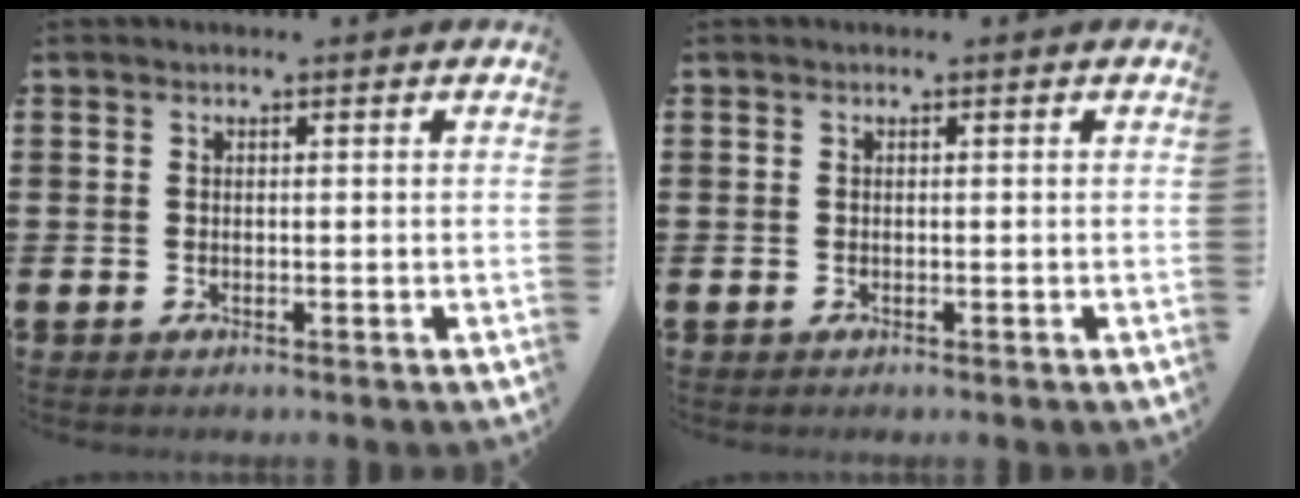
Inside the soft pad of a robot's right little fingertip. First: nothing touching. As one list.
[{"total": 0.0}]